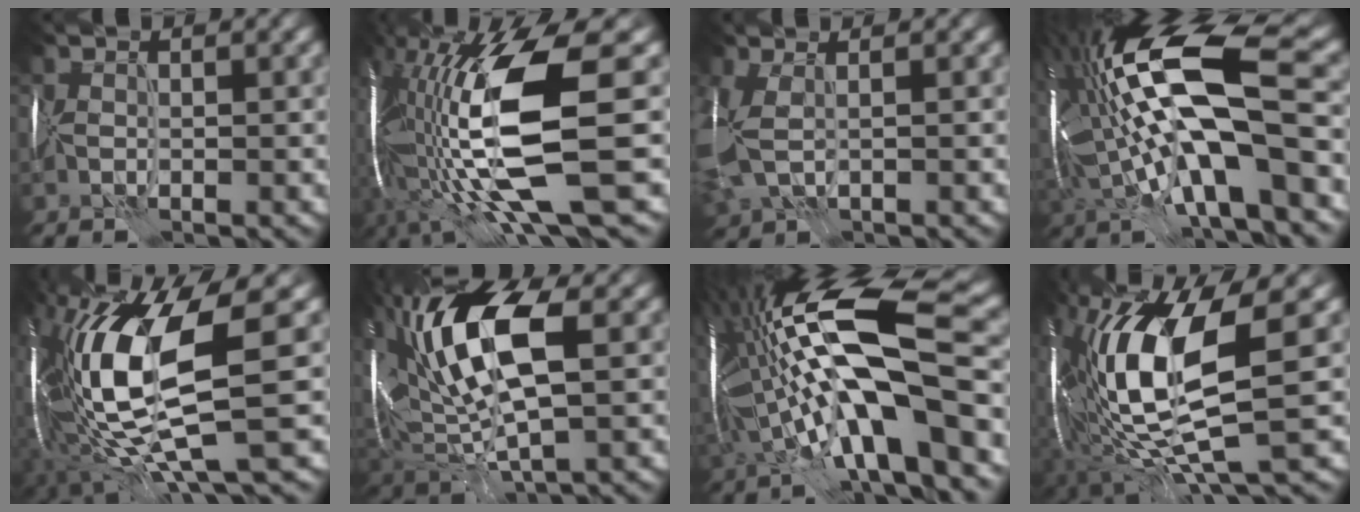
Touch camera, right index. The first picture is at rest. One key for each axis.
{"total": 16.2, "fx": -1.5, "fy": 4.7, "fz": 15.4, "tx": -0.313, "ty": -0.012, "tz": -0.012}
{"total": 4.3, "fx": -0.1, "fy": 2.3, "fz": 3.6, "tx": -0.102, "ty": -0.006, "tz": -0.005}
{"total": 15.3, "fx": 0.6, "fy": 5.4, "fz": 14.3, "tx": -0.268, "ty": 0.026, "tz": 0.006}
{"total": 14.4, "fx": -0.7, "fy": 4.0, "fz": 13.8, "tx": -0.282, "ty": 0.000, "tz": 0.001}
{"total": 11.0, "fx": 2.2, "fy": 5.2, "fz": 9.4, "tx": -0.192, "ty": 0.016, "tz": 0.038}
{"total": 16.7, "fx": -0.3, "fy": 5.4, "fz": 15.8, "tx": -0.274, "ty": 0.029, "tz": -0.004}
{"total": 12.7, "fx": 0.1, "fy": 3.8, "fz": 12.1, "tx": -0.240, "ty": -0.002, "tz": 0.004}